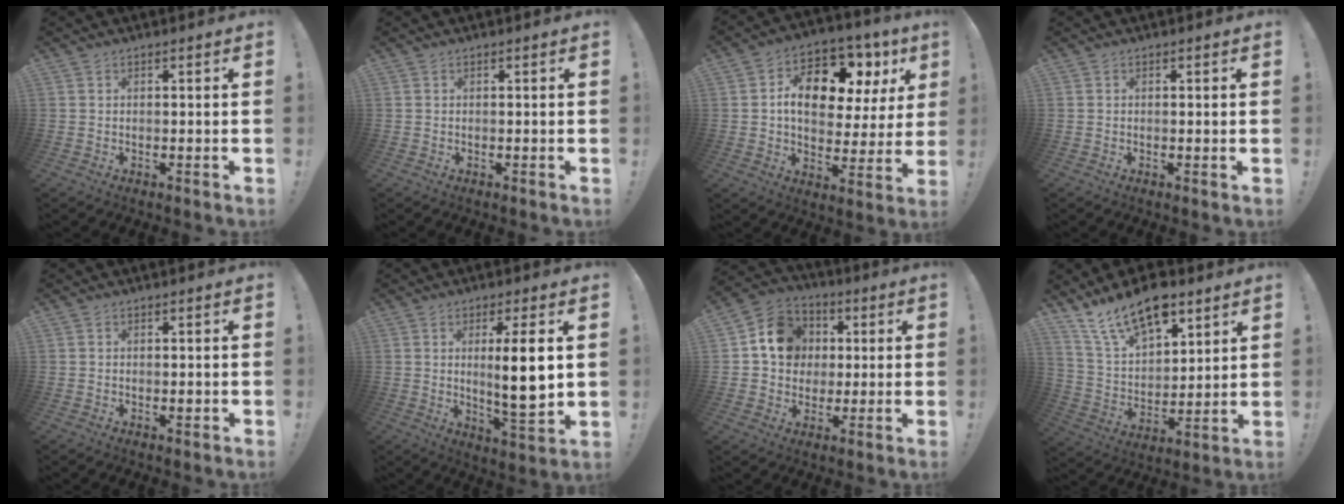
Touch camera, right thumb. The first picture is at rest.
{"total": 0.0}
{"total": 15.2, "force": [5.8, 8.9, 10.8], "torque": [-0.154, -0.033, 0.097]}
{"total": 0.7, "force": [0.2, 0.2, 0.6], "torque": [-0.009, 0.000, 0.002]}
{"total": 0.6, "force": [-0.1, 0.3, 0.4], "torque": [0.001, -0.002, -0.003]}
{"total": 11.5, "force": [1.8, 1.6, 11.3], "torque": [-0.177, -0.016, 0.022]}
{"total": 14.0, "force": [3.0, 12.4, 5.8], "torque": [-0.071, 0.007, 0.065]}
{"total": 15.9, "force": [11.1, 7.7, 8.4], "torque": [-0.145, -0.073, 0.202]}